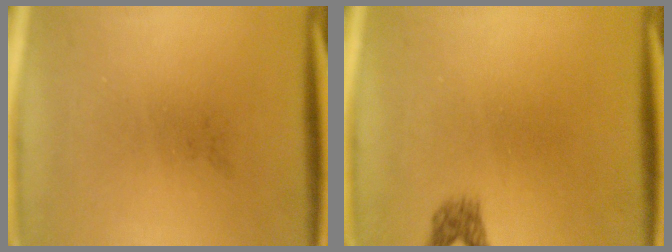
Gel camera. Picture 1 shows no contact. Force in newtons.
{"total": 1.6}